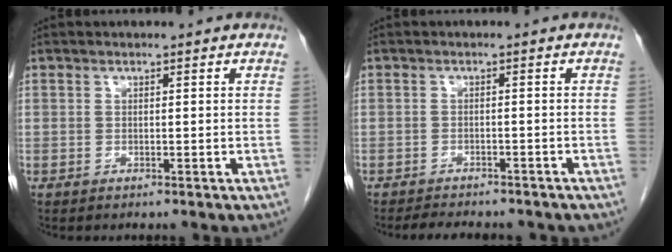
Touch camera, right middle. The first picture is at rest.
{"total": 8.9, "force": [-7.7, 2.6, 3.7], "torque": [-0.053, 0.002, -0.090]}